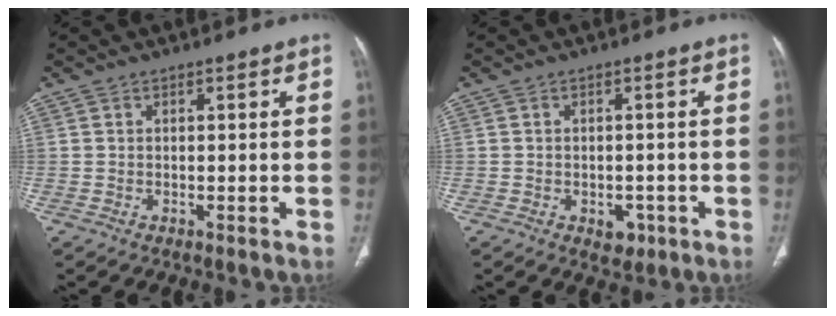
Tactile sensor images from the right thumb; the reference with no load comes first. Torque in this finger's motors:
{"motor_torque": [2.63, 2.38, 0.33, -0.16, -0.02]}